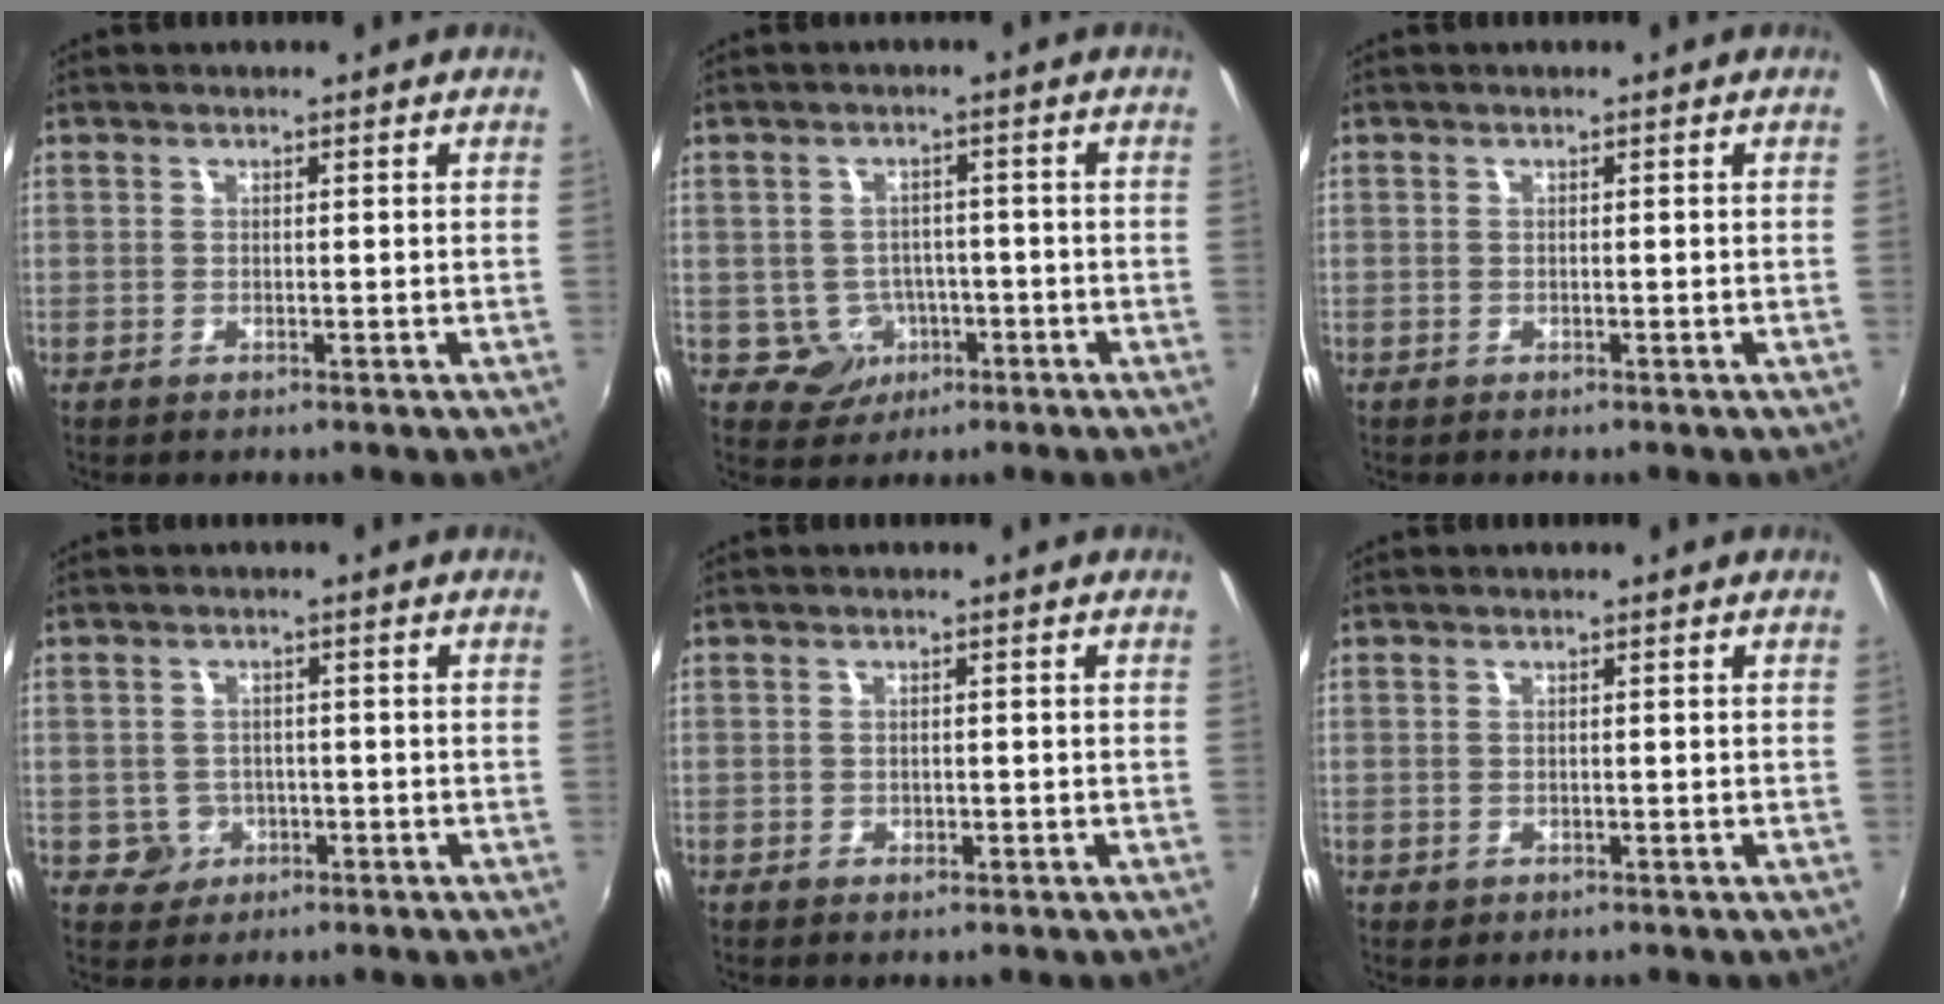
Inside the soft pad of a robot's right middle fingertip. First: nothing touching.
{"total": 5.2, "force": [-2.0, 4.8, 0.8], "torque": [-0.027, 0.013, -0.016]}
{"total": 0.0}
{"total": 3.8, "force": [-1.2, 3.5, 0.4], "torque": [-0.016, 0.006, -0.015]}
{"total": 1.2, "force": [-0.6, 0.9, 0.5], "torque": [-0.009, -0.004, -0.011]}
{"total": 0.5, "force": [-0.2, 0.5, 0.1], "torque": [0.000, -0.003, -0.003]}